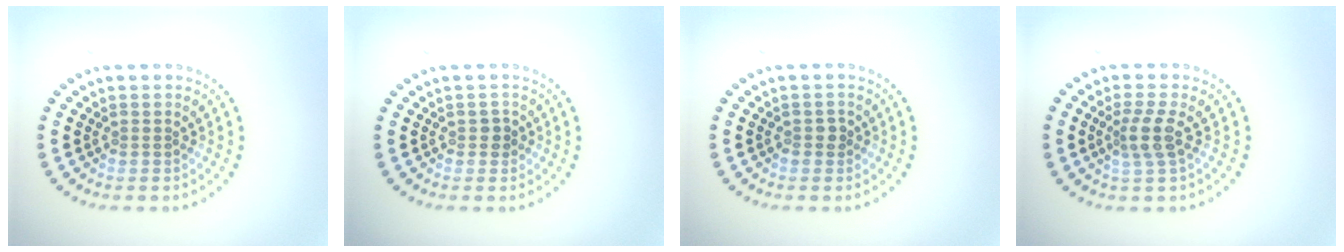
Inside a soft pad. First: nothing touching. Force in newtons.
{"total": 1.0, "press": 0.9, "slide": 0.3}
{"total": 0.9, "press": 0.9, "slide": 0.2}
{"total": 2.5, "press": 2.0, "slide": 1.5}